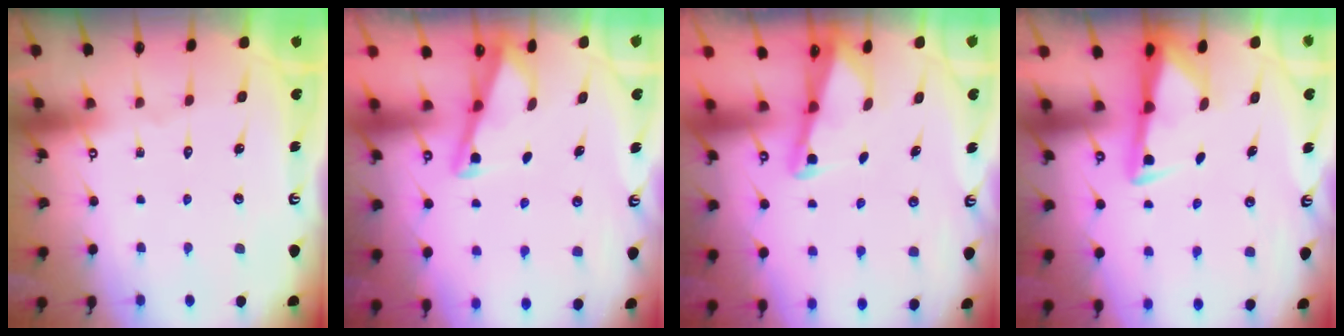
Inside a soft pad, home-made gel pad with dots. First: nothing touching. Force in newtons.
{"total": 2.9, "press": 2.9, "slide": 0.4}
{"total": 2.2, "press": 2.2, "slide": 0.3}
{"total": 2.9, "press": 2.9, "slide": 0.6}